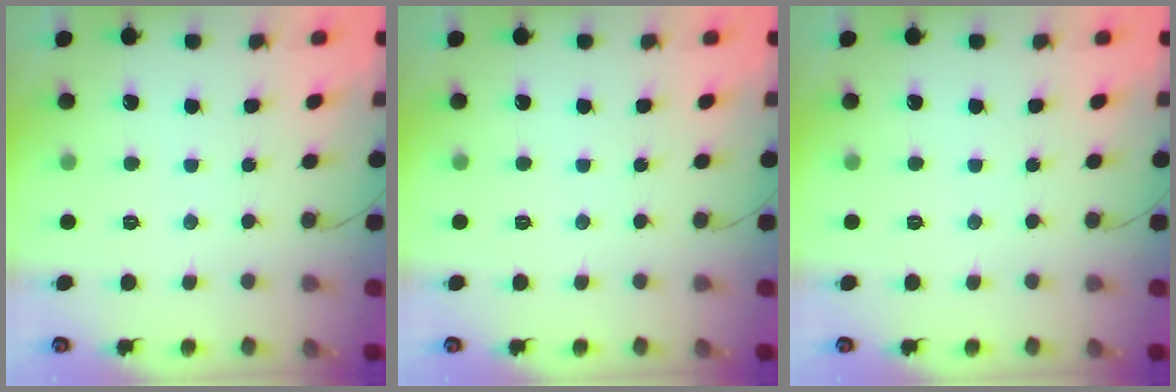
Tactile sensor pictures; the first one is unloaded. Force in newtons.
{"total": 0.0}
{"total": 0.0}